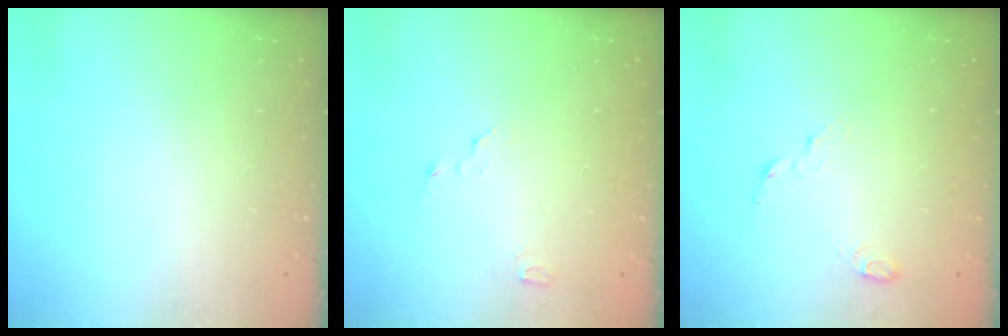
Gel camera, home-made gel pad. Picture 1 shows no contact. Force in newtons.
{"total": 2.4, "press": 2.4, "slide": 0.3}
{"total": 3.7, "press": 3.6, "slide": 0.4}